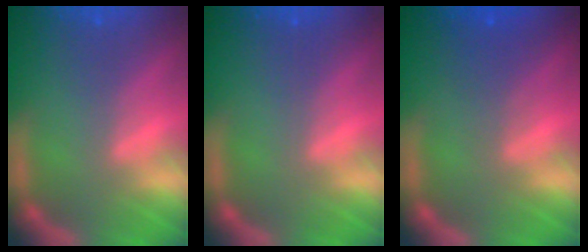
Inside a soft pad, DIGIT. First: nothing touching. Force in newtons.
{"total": 0.0}
{"total": 2.4}